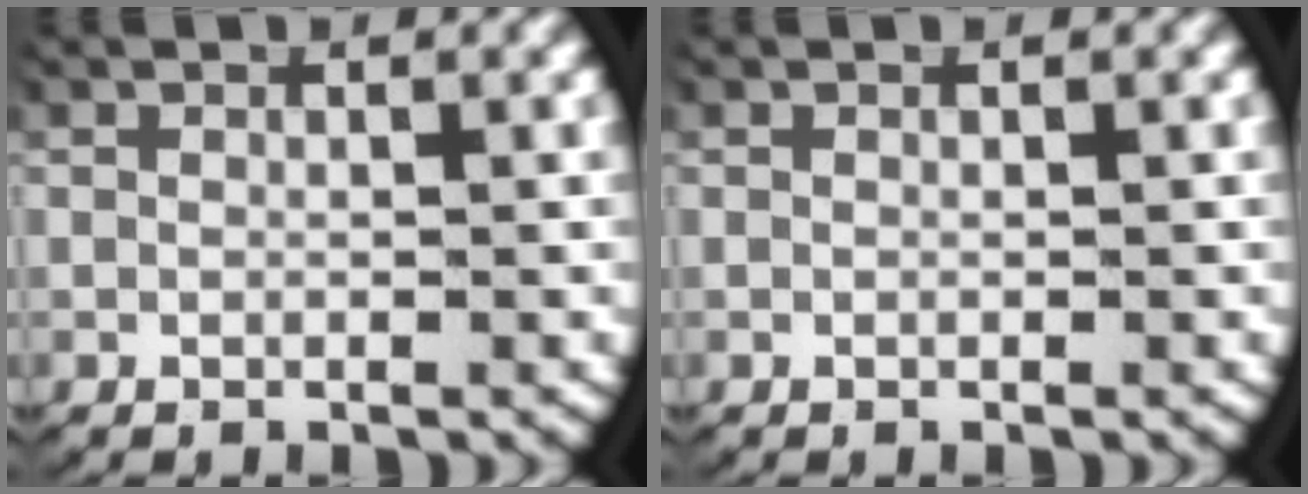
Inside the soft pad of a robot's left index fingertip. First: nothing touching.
{"total": 0.0}